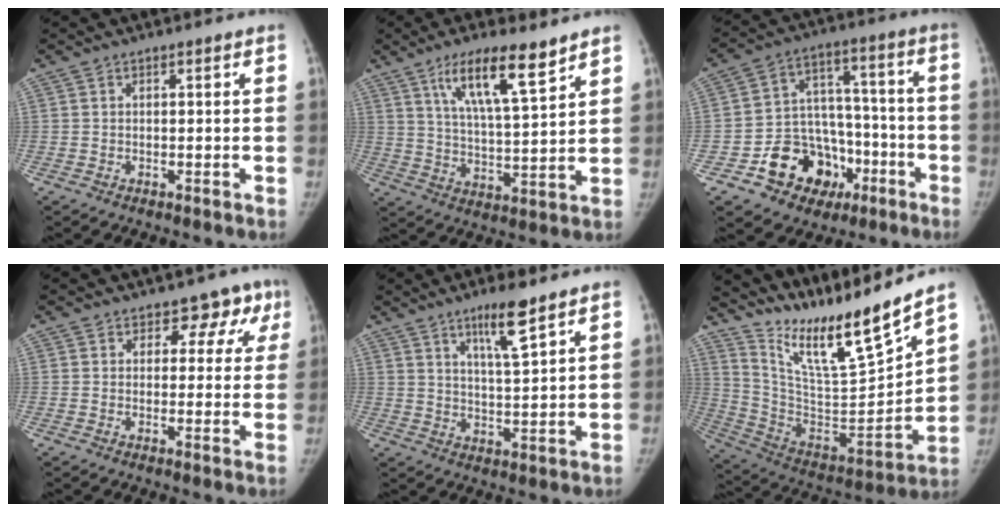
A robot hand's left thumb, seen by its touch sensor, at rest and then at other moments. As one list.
[{"total": 12.5, "force": [7.8, 2.7, 9.5], "torque": [-0.153, -0.038, 0.140]}, {"total": 17.2, "force": [-7.9, 13.2, 7.8], "torque": [-0.075, 0.078, -0.117]}, {"total": 5.9, "force": [3.4, 4.5, 1.9], "torque": [0.022, -0.010, 0.024]}, {"total": 7.8, "force": [5.1, 0.9, 5.8], "torque": [-0.098, -0.034, 0.093]}, {"total": 20.4, "force": [17.0, 1.3, 11.2], "torque": [-0.158, -0.113, 0.312]}]